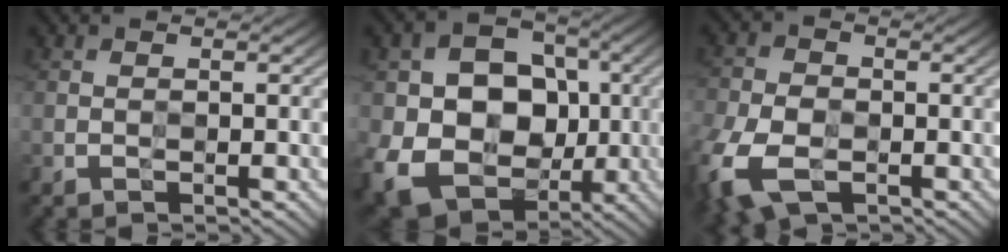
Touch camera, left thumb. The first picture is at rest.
{"total": 15.8, "force": [-2.3, 12.9, 8.8], "torque": [-0.180, -0.030, -0.044]}
{"total": 11.5, "force": [-5.4, 7.0, 7.4], "torque": [-0.202, -0.047, -0.091]}